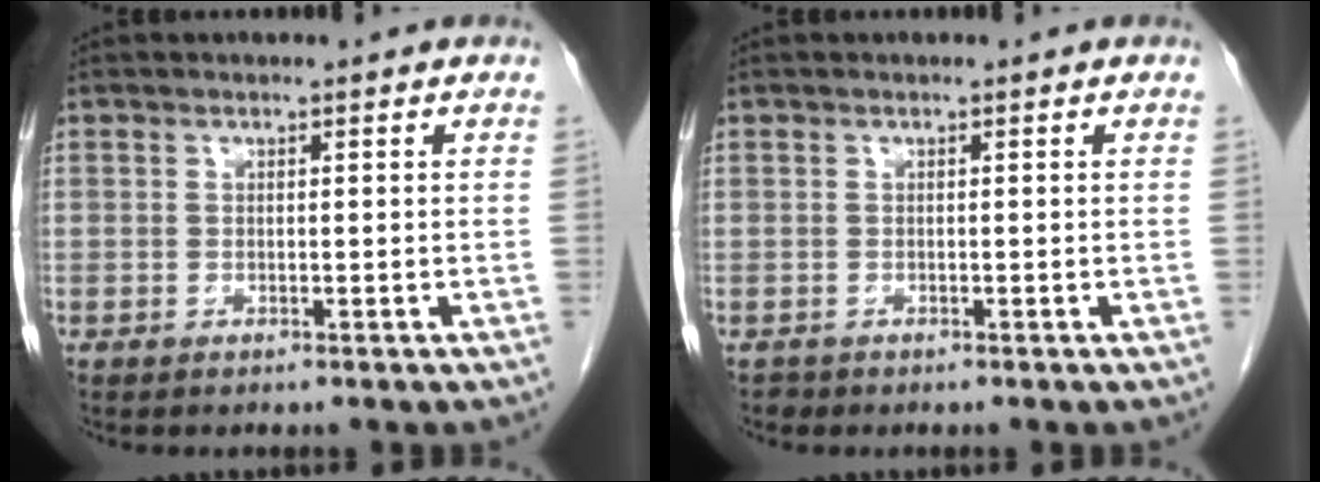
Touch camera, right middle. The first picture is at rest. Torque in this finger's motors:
{"motor_torque": [-0.19, 0.22, -0.04, 0.00]}